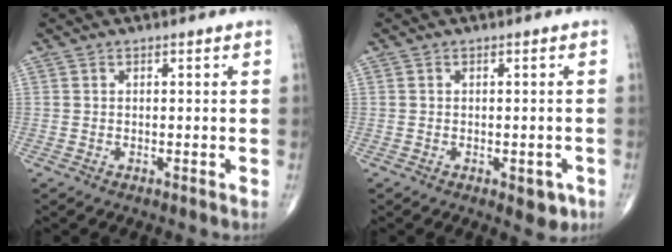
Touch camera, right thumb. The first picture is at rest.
{"total": 3.6, "force": [-1.4, 1.9, 2.7], "torque": [-0.014, 0.000, -0.013]}